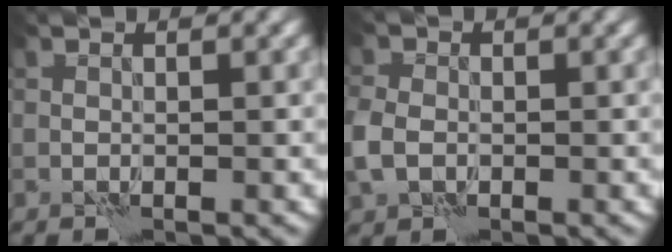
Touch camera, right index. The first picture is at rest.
{"total": 3.8, "force": [-1.1, 2.9, 2.2], "torque": [-0.063, -0.005, -0.028]}